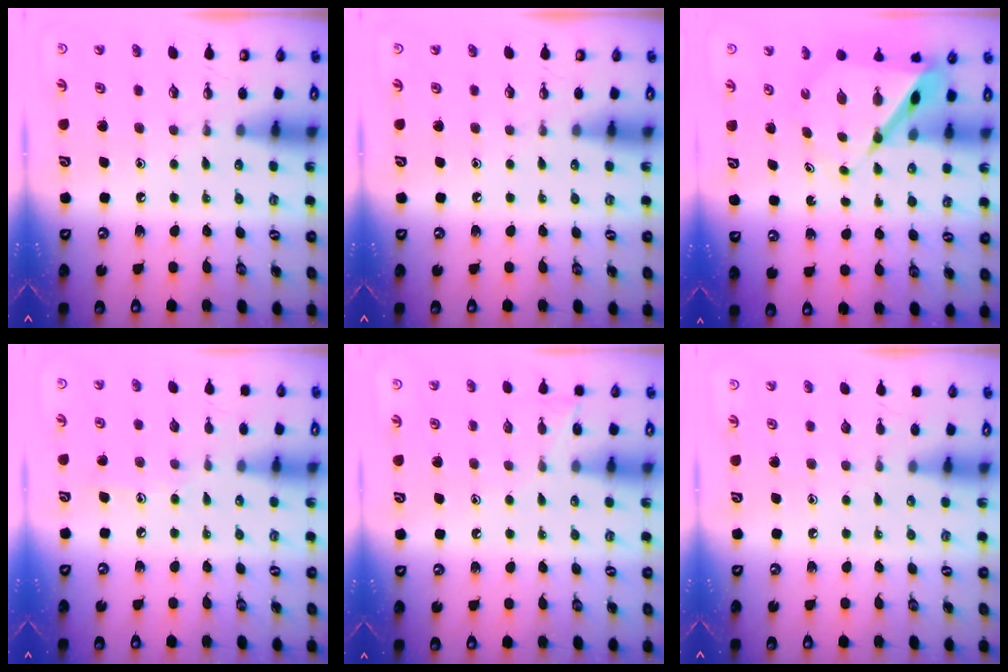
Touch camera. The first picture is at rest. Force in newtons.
{"total": 0.0}
{"total": 7.0, "press": 7.0, "slide": 0.6}
{"total": 6.0, "press": 6.0, "slide": 0.5}
{"total": 5.4, "press": 5.4, "slide": 0.6}
{"total": 0.0}